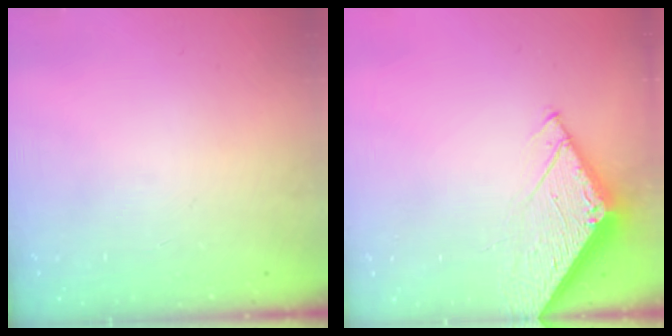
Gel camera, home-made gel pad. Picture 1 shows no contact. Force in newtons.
{"total": 5.0, "press": 4.9, "slide": 0.5}